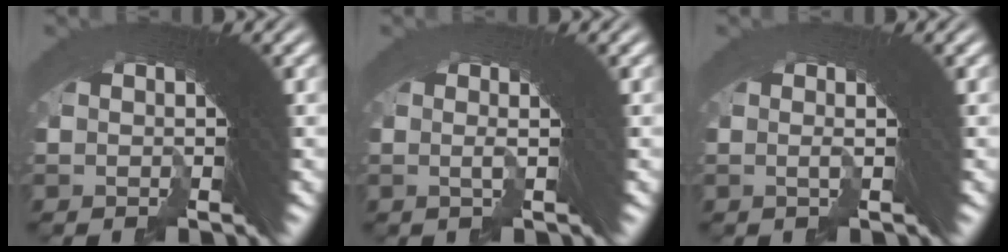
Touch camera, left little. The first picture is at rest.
{"total": 2.7, "force": [1.4, 0.6, 2.2], "torque": [-0.021, 0.020, 0.013]}
{"total": 2.2, "force": [1.0, 0.5, 1.9], "torque": [-0.016, 0.016, 0.006]}